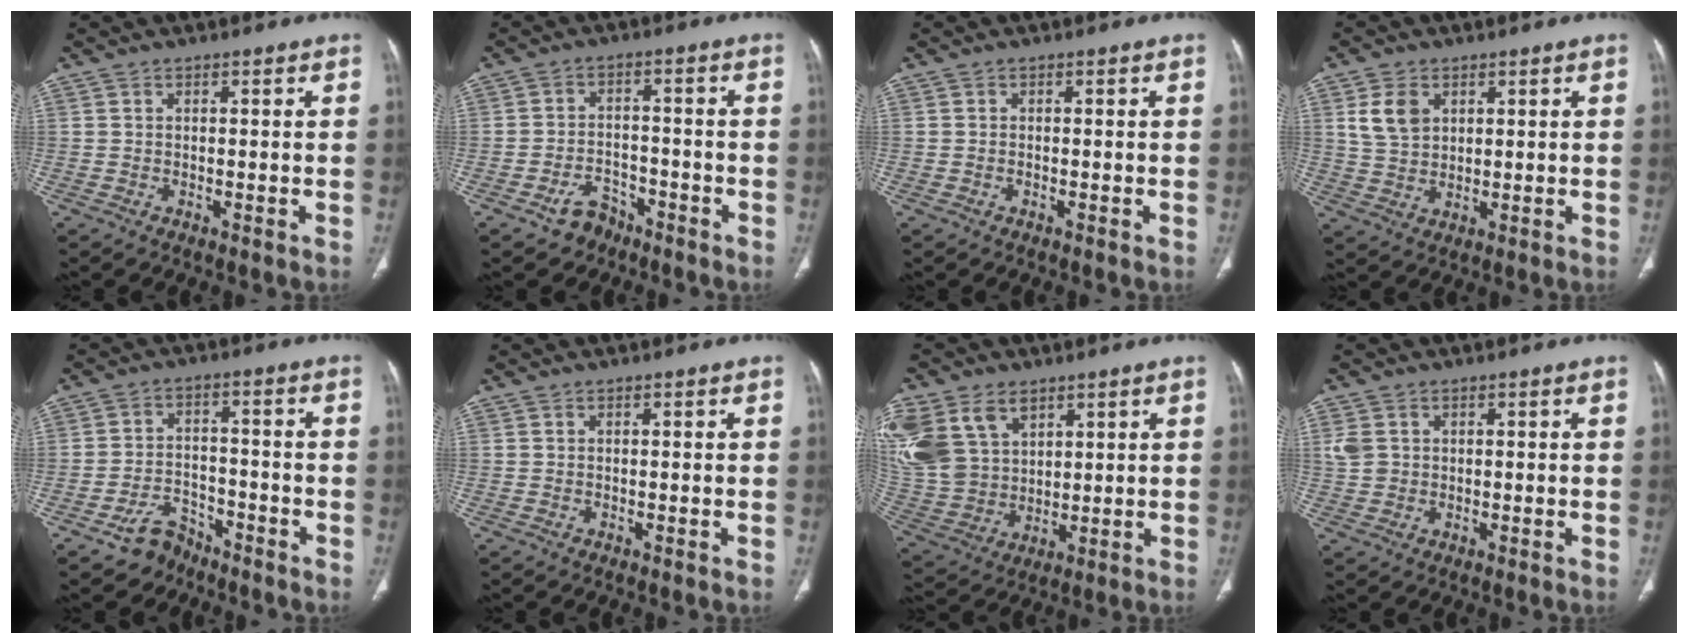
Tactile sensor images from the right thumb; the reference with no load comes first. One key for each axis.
{"total": 4.9, "fx": -3.5, "fy": 3.2, "fz": 1.2, "tx": -0.008, "ty": 0.031, "tz": -0.055}
{"total": 0.0}
{"total": 6.2, "fx": 2.4, "fy": 4.4, "fz": 3.7, "tx": -0.058, "ty": -0.006, "tz": 0.053}
{"total": 5.7, "fx": -4.4, "fy": 3.6, "fz": 1.1, "tx": -0.002, "ty": 0.037, "tz": -0.077}
{"total": 0.0}
{"total": 19.9, "fx": 8.6, "fy": 14.2, "fz": 11.1, "tx": -0.258, "ty": 0.002, "tz": 0.186}
{"total": 3.6, "fx": 0.9, "fy": 2.9, "fz": 1.9, "tx": -0.039, "ty": 0.003, "tz": 0.026}